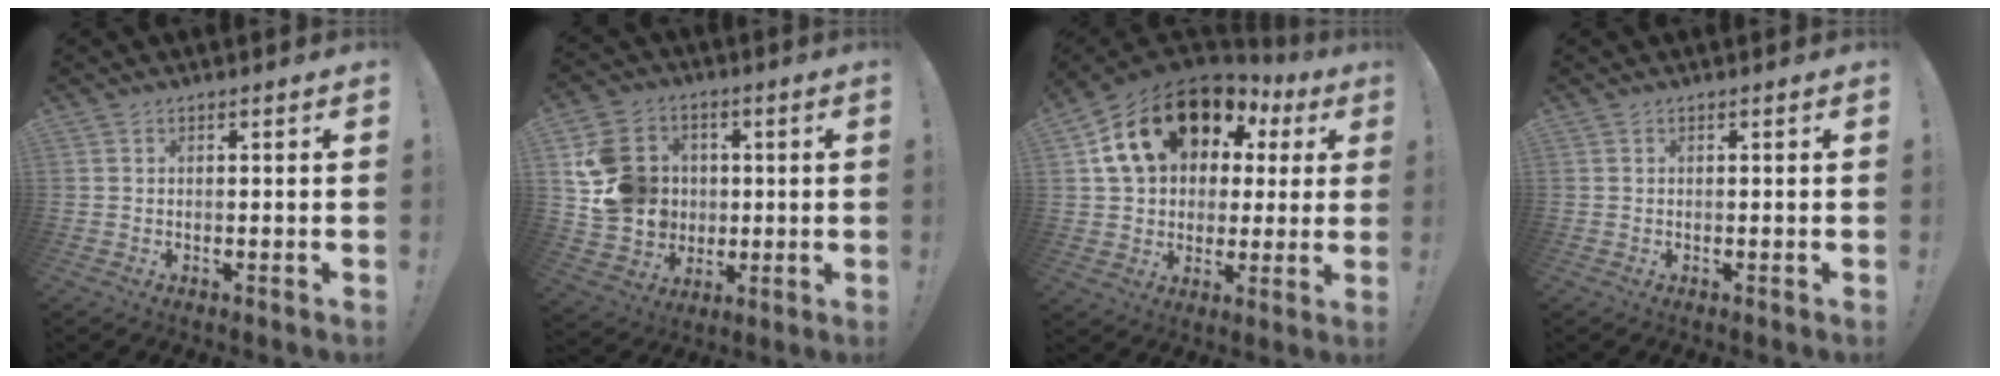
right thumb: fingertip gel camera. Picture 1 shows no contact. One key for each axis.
{"total": 16.4, "fx": 1.6, "fy": 15.1, "fz": 6.3, "tx": -0.103, "ty": 0.005, "tz": 0.052}
{"total": 20.0, "fx": 9.6, "fy": 13.1, "fz": 11.7, "tx": -0.190, "ty": -0.034, "tz": 0.185}
{"total": 0.0}